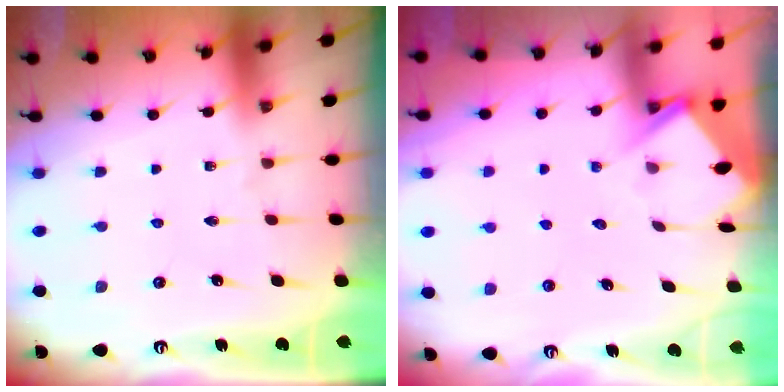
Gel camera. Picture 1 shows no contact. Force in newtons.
{"total": 3.9, "press": 3.9, "slide": 0.4}